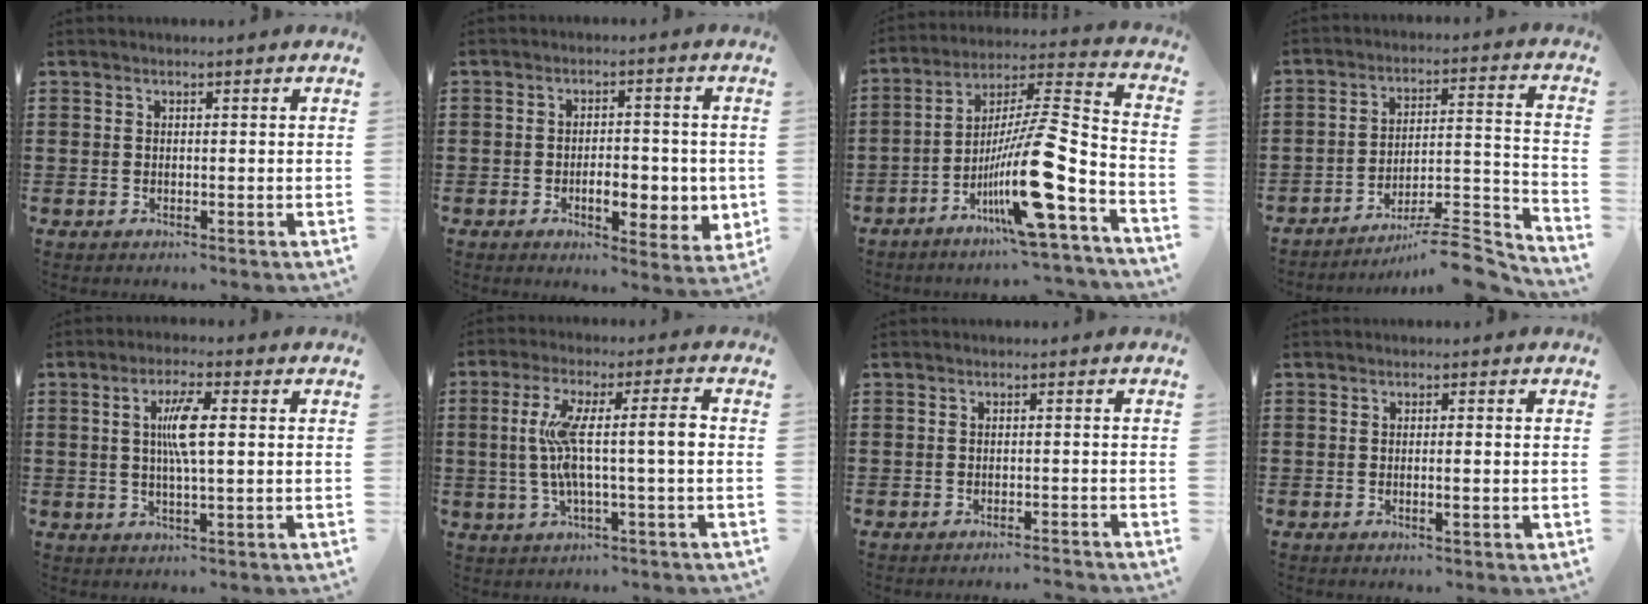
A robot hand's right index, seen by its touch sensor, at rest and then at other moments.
{"total": 6.3, "force": [-1.4, 3.1, 5.3], "torque": [-0.078, 0.002, -0.026]}
{"total": 15.5, "force": [-7.2, 2.3, 13.5], "torque": [-0.242, -0.014, -0.128]}
{"total": 8.9, "force": [-7.8, 0.9, 4.3], "torque": [-0.058, 0.011, -0.149]}
{"total": 5.7, "force": [0.8, 1.0, 5.5], "torque": [-0.106, 0.002, 0.011]}
{"total": 9.5, "force": [0.1, 1.3, 9.5], "torque": [-0.185, -0.001, -0.008]}
{"total": 1.4, "force": [-1.3, -0.3, 0.4], "torque": [-0.009, 0.000, -0.025]}
{"total": 2.0, "force": [-0.5, 0.3, 1.9], "torque": [-0.032, -0.001, -0.009]}